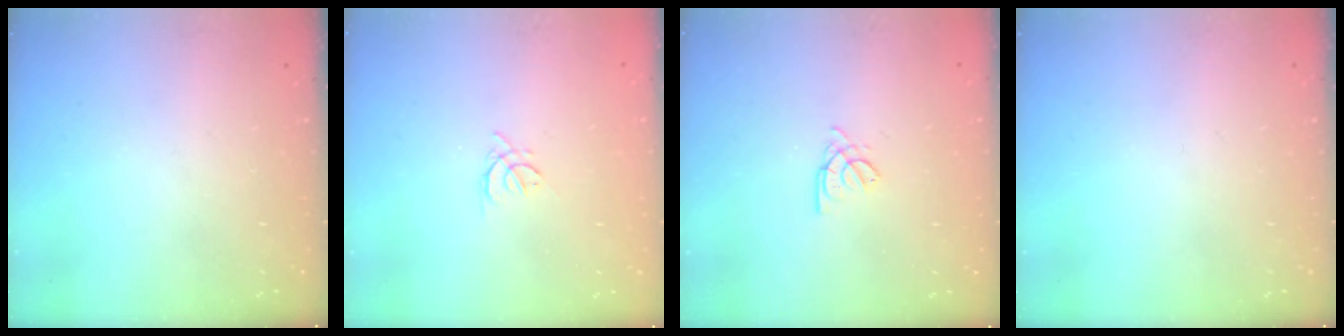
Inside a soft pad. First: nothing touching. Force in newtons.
{"total": 2.4, "press": 2.3, "slide": 0.6}
{"total": 2.0, "press": 2.0, "slide": 0.4}
{"total": 0.0}